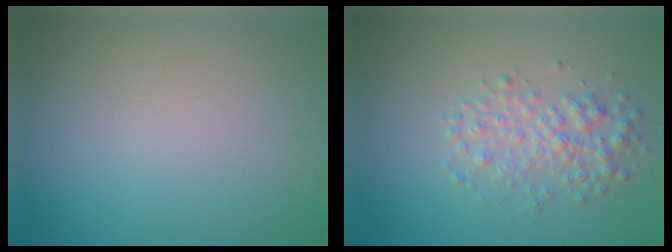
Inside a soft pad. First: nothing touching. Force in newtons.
{"total": 3.0, "press": 3.0, "slide": 0.0}